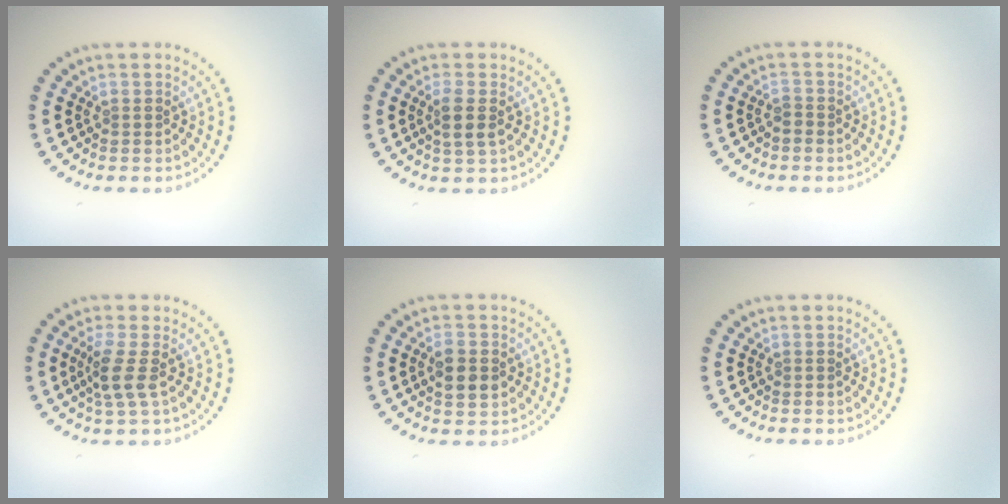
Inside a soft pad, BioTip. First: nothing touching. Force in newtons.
{"total": 2.0, "press": 1.8, "slide": 0.9}
{"total": 0.7, "press": 0.4, "slide": 0.6}
{"total": 2.6, "press": 2.1, "slide": 1.6}
{"total": 2.8, "press": 2.7, "slide": 0.3}
{"total": 0.0}